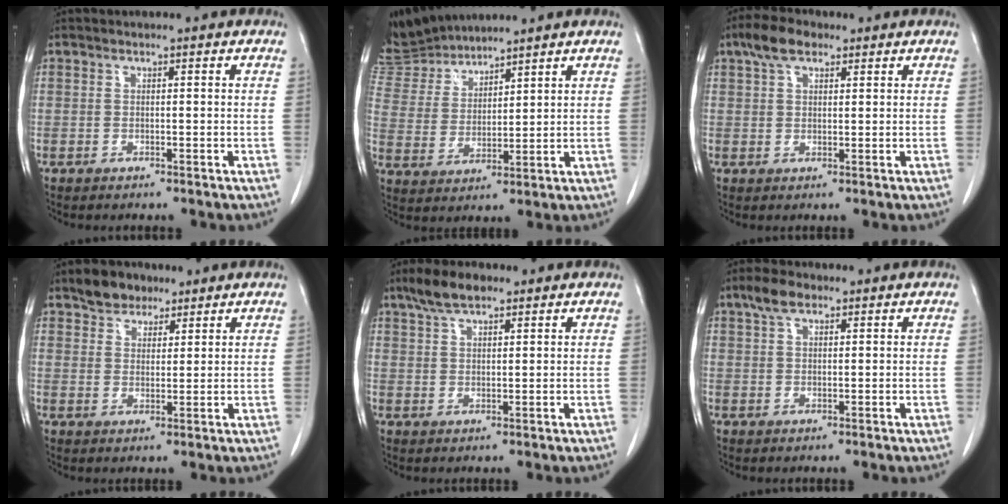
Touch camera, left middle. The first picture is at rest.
{"total": 9.6, "force": [9.5, 1.5, 0.8], "torque": [-0.031, 0.006, 0.205]}
{"total": 5.0, "force": [3.1, 2.5, 3.0], "torque": [-0.061, 0.018, 0.057]}
{"total": 5.1, "force": [3.8, 3.0, 1.4], "torque": [-0.025, 0.009, 0.068]}
{"total": 5.4, "force": [3.9, 1.8, 3.2], "torque": [-0.069, 0.014, 0.075]}
{"total": 3.7, "force": [2.3, 1.8, 2.2], "torque": [-0.047, 0.013, 0.044]}